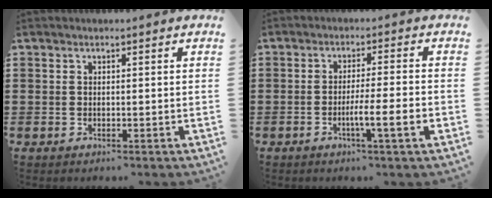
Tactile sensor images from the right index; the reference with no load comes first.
{"total": 5.6, "force": [-2.0, 0.0, 5.2], "torque": [-0.086, -0.010, -0.033]}